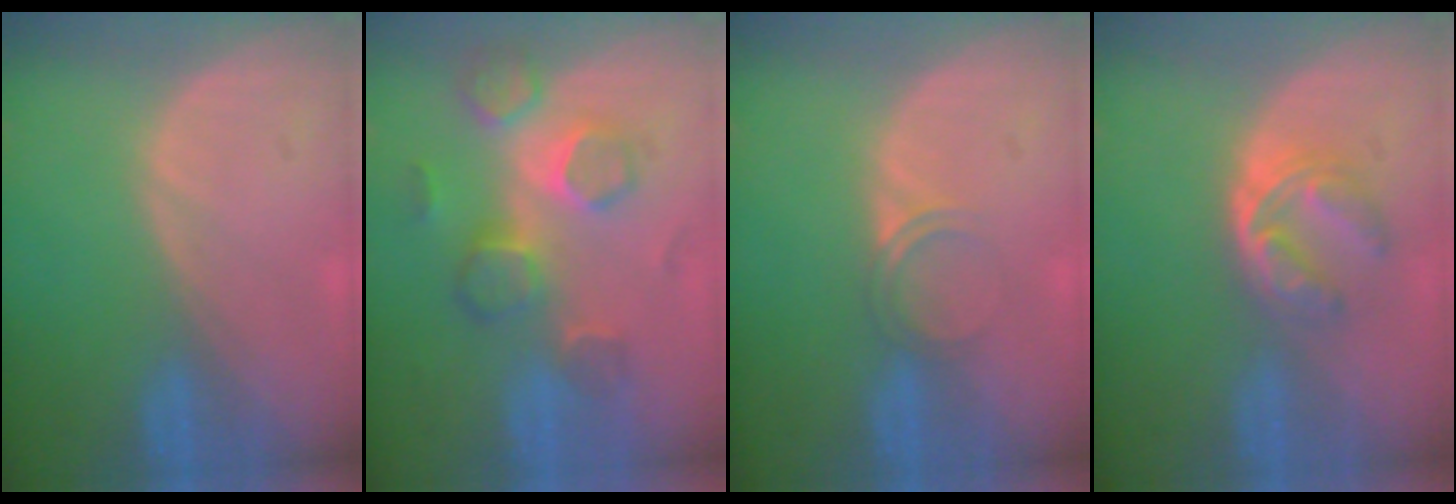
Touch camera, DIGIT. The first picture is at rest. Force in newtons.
{"total": 8.9, "press": 7.7, "slide": 4.5}
{"total": 2.1, "press": 1.8, "slide": 1.1}
{"total": 6.2, "press": 5.1, "slide": 3.6}